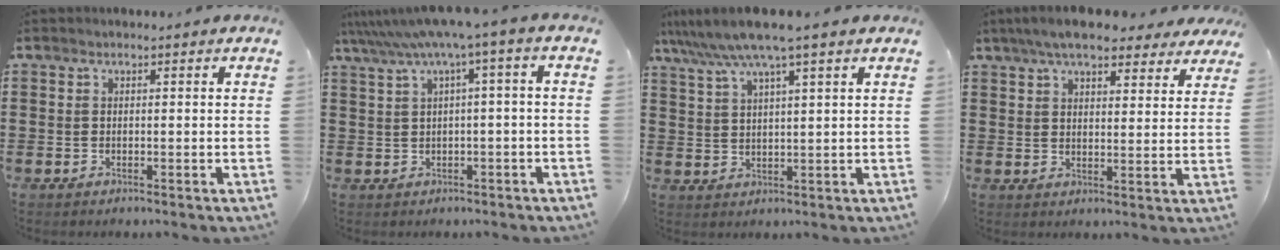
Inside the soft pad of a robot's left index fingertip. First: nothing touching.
{"total": 5.1, "force": [1.3, -0.2, 5.0], "torque": [-0.097, -0.016, 0.020]}
{"total": 6.7, "force": [5.1, -0.1, 4.3], "torque": [-0.098, -0.014, 0.087]}
{"total": 7.2, "force": [6.1, 1.6, 3.4], "torque": [-0.076, -0.009, 0.112]}